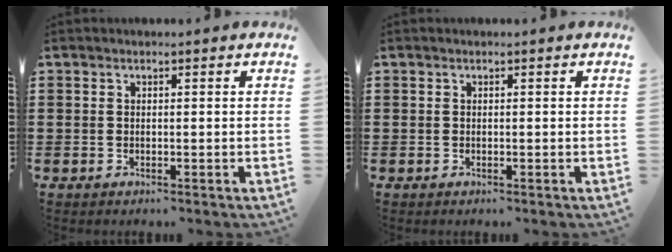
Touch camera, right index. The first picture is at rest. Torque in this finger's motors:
{"motor_torque": [0.19, 0.20, 0.00, 0.00]}